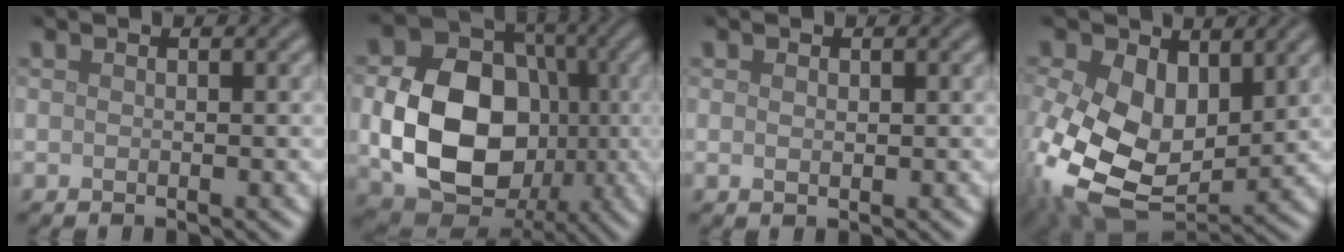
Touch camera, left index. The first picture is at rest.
{"total": 12.0, "force": [-1.5, 9.1, 7.6], "torque": [-0.147, -0.007, -0.022]}
{"total": 0.6, "force": [0.2, 0.4, 0.4], "torque": [-0.009, 0.000, 0.005]}
{"total": 12.9, "force": [0.3, 8.7, 9.5], "torque": [-0.218, -0.032, 0.011]}